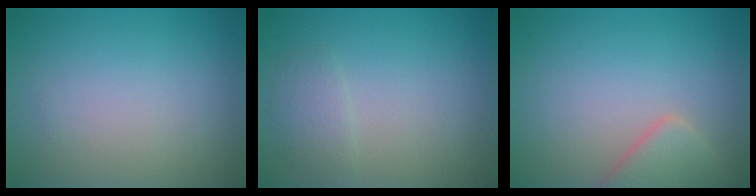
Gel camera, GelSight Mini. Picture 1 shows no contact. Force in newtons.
{"total": 1.5, "press": 1.5, "slide": 0.0}
{"total": 2.8, "press": 2.8, "slide": 0.4}